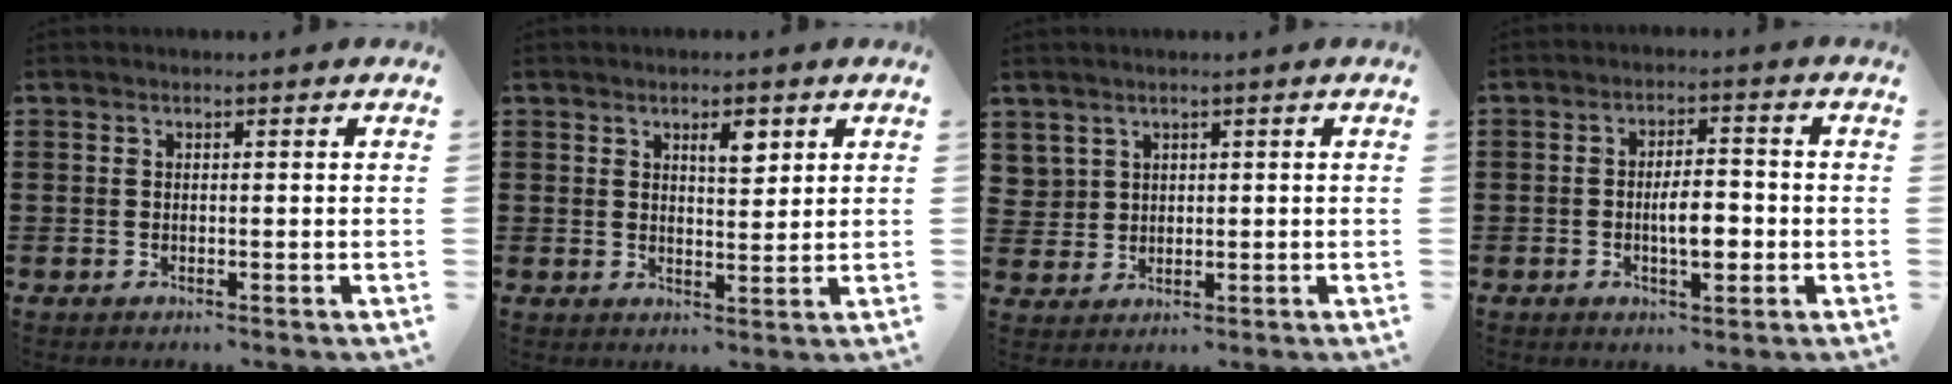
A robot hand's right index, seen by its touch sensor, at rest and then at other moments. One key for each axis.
{"total": 3.8, "fx": 2.0, "fy": 1.4, "fz": 2.9, "tx": -0.045, "ty": 0.001, "tz": 0.030}
{"total": 2.6, "fx": 1.6, "fy": 2.0, "fz": 0.1, "tx": -0.014, "ty": 0.009, "tz": 0.032}
{"total": 5.2, "fx": -1.1, "fy": 2.0, "fz": 4.7, "tx": -0.074, "ty": 0.002, "tz": -0.023}